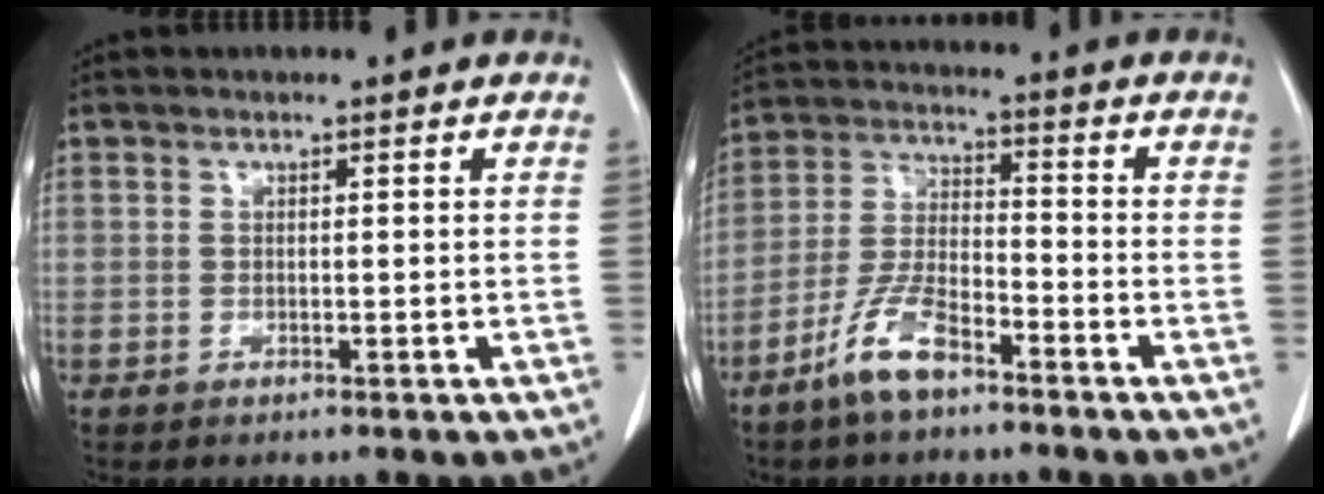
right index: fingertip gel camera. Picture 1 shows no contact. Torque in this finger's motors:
{"motor_torque": [0.98, -0.92, 0.41, 0.14]}